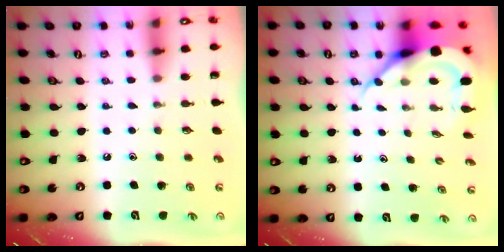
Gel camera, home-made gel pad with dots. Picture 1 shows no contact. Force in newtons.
{"total": 8.3, "press": 8.2, "slide": 1.0}